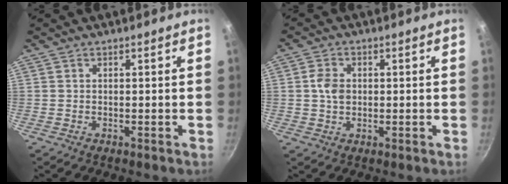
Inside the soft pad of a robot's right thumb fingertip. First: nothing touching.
{"total": 4.2, "force": [0.3, 3.2, 2.8], "torque": [-0.044, 0.004, 0.001]}